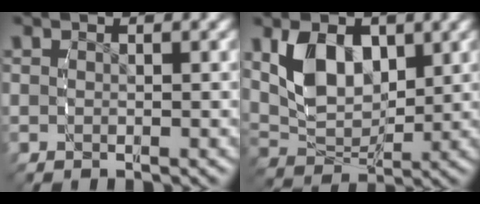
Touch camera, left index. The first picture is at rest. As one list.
[{"total": 7.1, "force": [1.6, 4.9, 4.9], "torque": [-0.105, -0.019, 0.037]}]